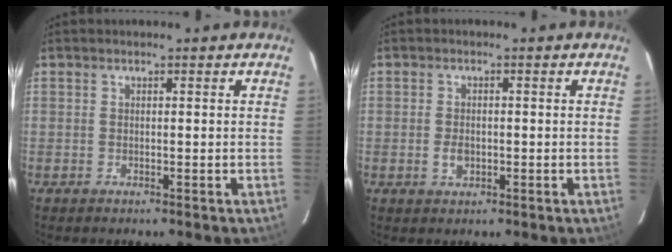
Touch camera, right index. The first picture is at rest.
{"total": 2.7, "force": [-0.7, 1.9, 1.8], "torque": [-0.034, 0.000, -0.011]}